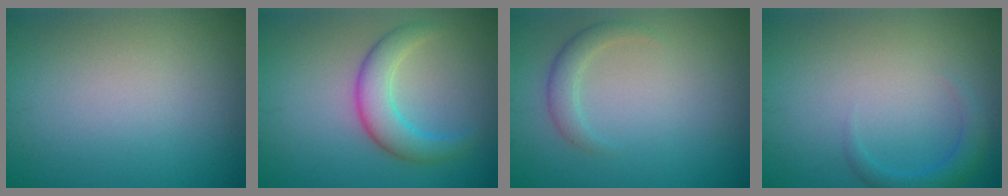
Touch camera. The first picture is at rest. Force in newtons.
{"total": 3.9, "press": 3.9, "slide": 0.3}
{"total": 1.8, "press": 1.8, "slide": 0.1}
{"total": 1.8, "press": 1.8, "slide": 0.1}